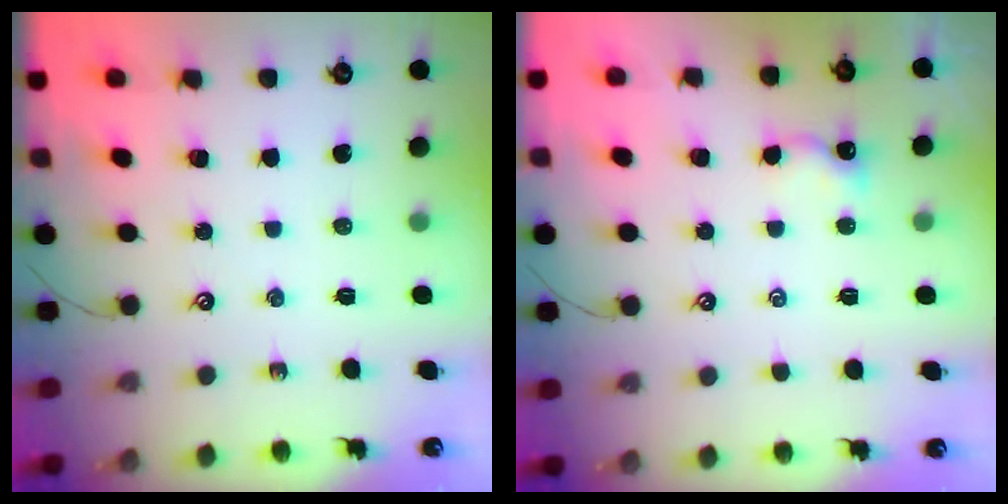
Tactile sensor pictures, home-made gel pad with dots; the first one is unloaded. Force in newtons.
{"total": 1.3, "press": 1.3, "slide": 0.3}